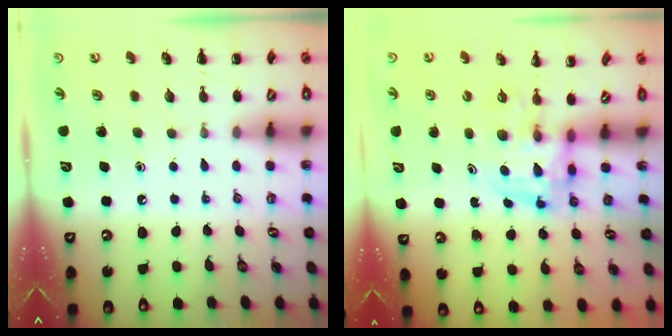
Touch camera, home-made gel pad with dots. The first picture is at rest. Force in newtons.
{"total": 3.6, "press": 3.5, "slide": 0.6}